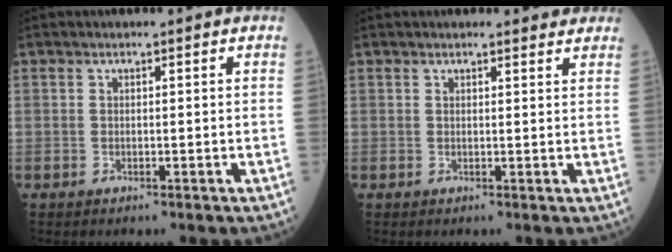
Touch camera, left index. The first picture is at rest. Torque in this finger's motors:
{"motor_torque": [-0.11, -0.51, 0.34, 0.05]}